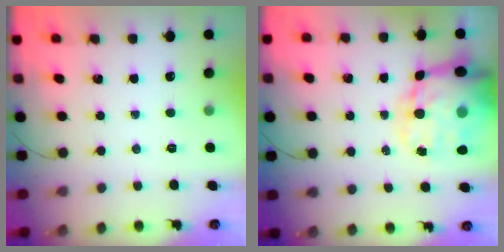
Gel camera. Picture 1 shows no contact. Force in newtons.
{"total": 21.9, "press": 21.1, "slide": 5.9}